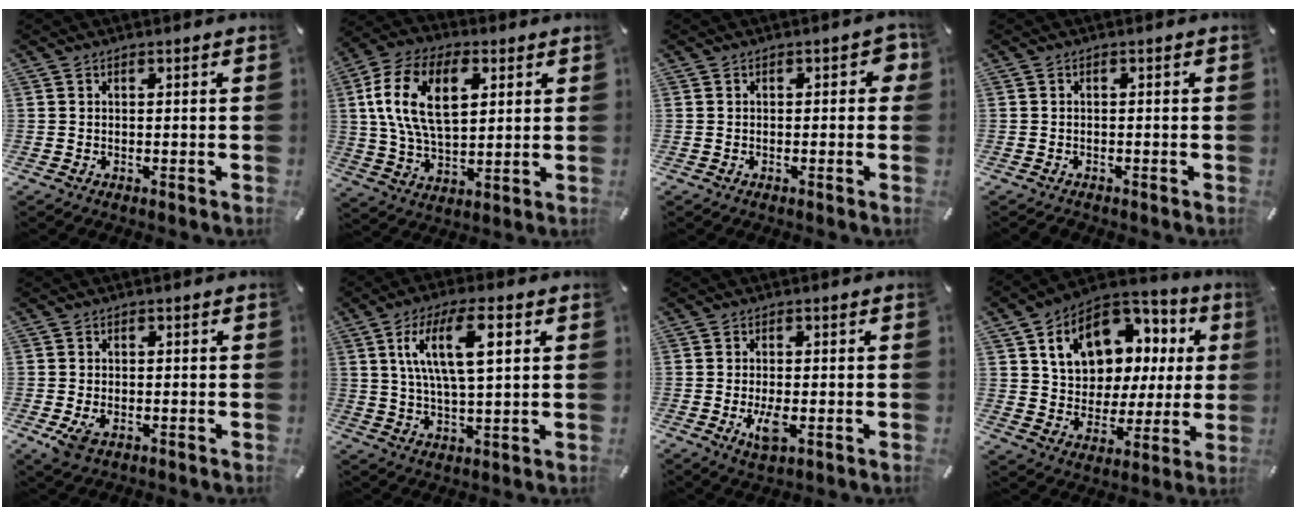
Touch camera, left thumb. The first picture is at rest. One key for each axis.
{"total": 15.7, "fx": 4.8, "fy": 9.2, "fz": 11.8, "tx": -0.256, "ty": 0.005, "tz": 0.079}
{"total": 3.5, "fx": 0.3, "fy": 2.0, "fz": 2.9, "tx": -0.040, "ty": 0.005, "tz": 0.001}
{"total": 0.9, "fx": -0.8, "fy": 0.4, "fz": 0.3, "tx": -0.006, "ty": 0.000, "tz": -0.016}
{"total": 3.0, "fx": -1.1, "fy": 1.9, "fz": 2.1, "tx": -0.048, "ty": -0.001, "tz": -0.019}
{"total": 12.4, "fx": 4.6, "fy": 4.0, "fz": 10.8, "tx": -0.211, "ty": 0.000, "tz": 0.072}
{"total": 5.3, "fx": -1.2, "fy": 2.1, "fz": 4.7, "tx": -0.103, "ty": -0.008, "tz": -0.022}
{"total": 15.9, "fx": 6.7, "fy": 11.7, "fz": 8.5, "tx": -0.145, "ty": -0.029, "tz": 0.125}